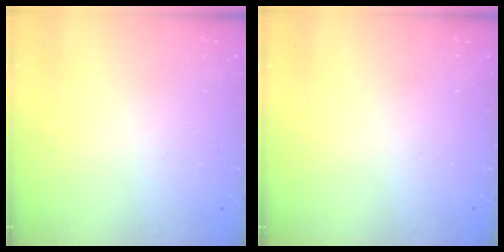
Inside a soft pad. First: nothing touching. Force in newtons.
{"total": 0.0}